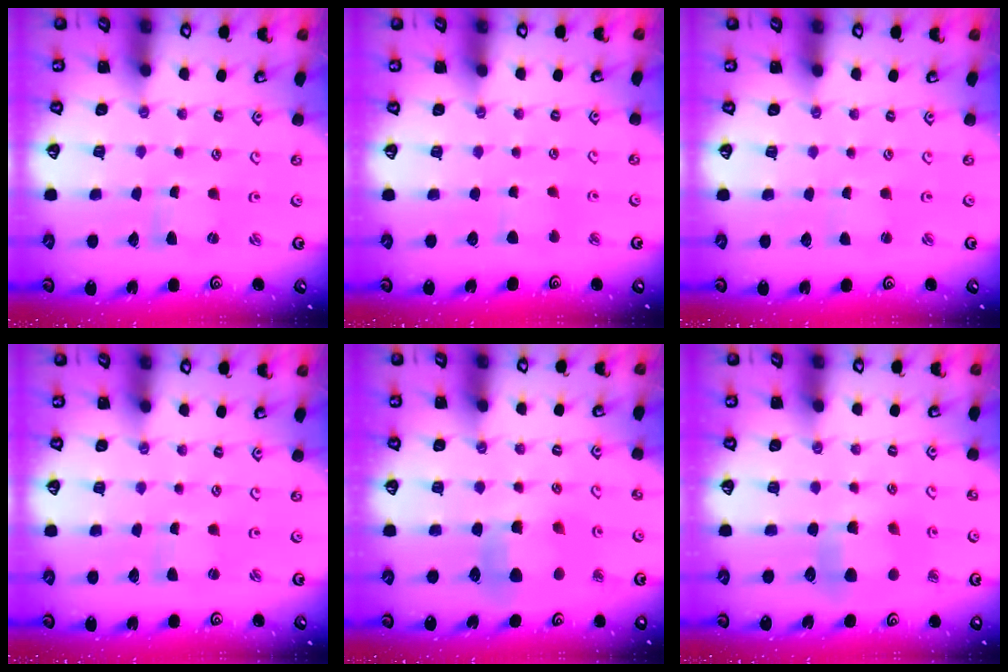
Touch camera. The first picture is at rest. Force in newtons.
{"total": 2.9, "press": 2.9, "slide": 0.4}
{"total": 1.0, "press": 1.0, "slide": 0.1}
{"total": 0.6, "press": 0.5, "slide": 0.2}
{"total": 7.6, "press": 7.5, "slide": 0.8}
{"total": 5.3, "press": 5.3, "slide": 0.2}